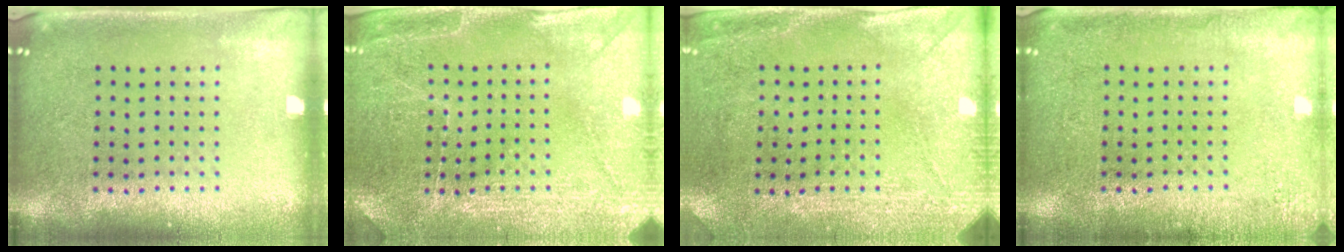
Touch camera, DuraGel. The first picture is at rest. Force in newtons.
{"total": 2.9, "press": 2.9, "slide": 0.3}
{"total": 2.9, "press": 2.3, "slide": 1.8}
{"total": 1.8, "press": 1.8, "slide": 0.3}